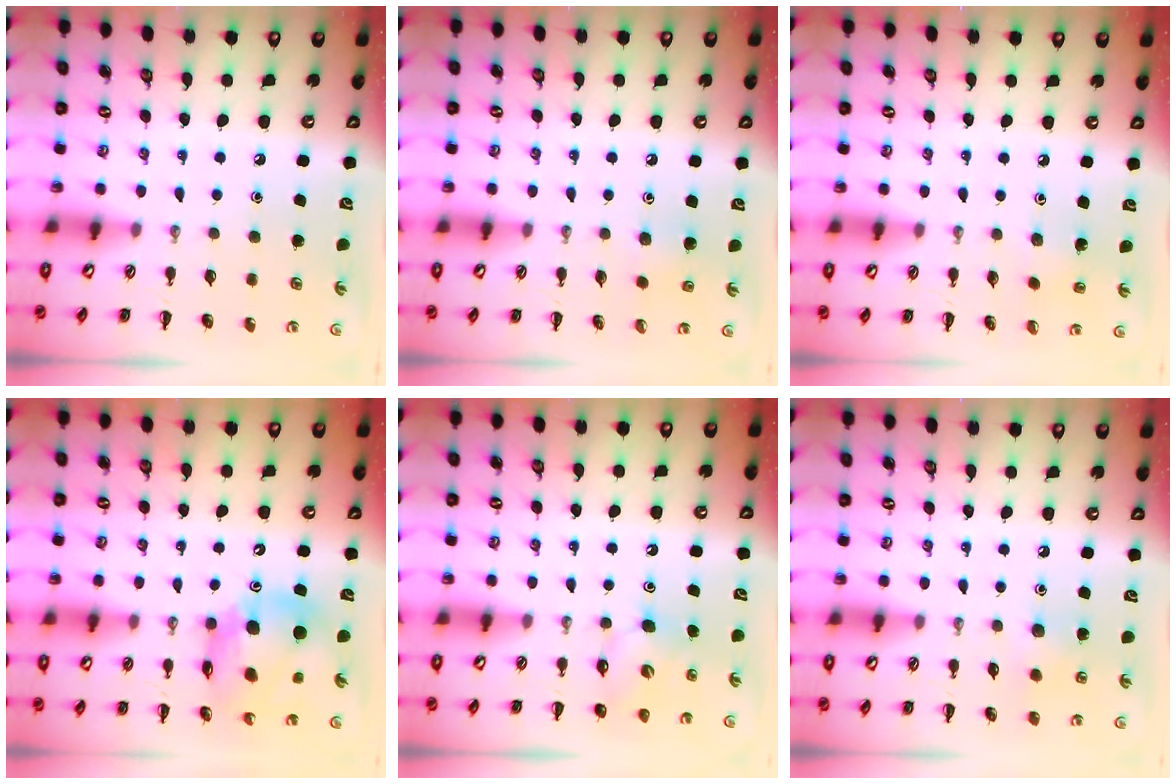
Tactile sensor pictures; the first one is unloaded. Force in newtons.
{"total": 4.6, "press": 4.4, "slide": 1.4}
{"total": 2.4, "press": 2.3, "slide": 0.6}
{"total": 11.9, "press": 11.5, "slide": 3.3}
{"total": 4.4, "press": 4.2, "slide": 1.3}
{"total": 6.8, "press": 6.6, "slide": 1.9}